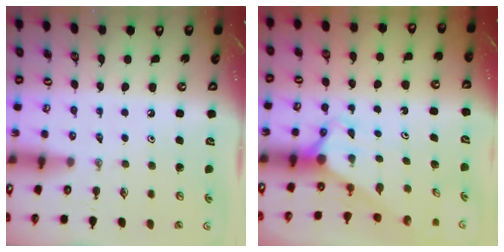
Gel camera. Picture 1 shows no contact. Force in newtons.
{"total": 2.7, "press": 2.7, "slide": 0.0}